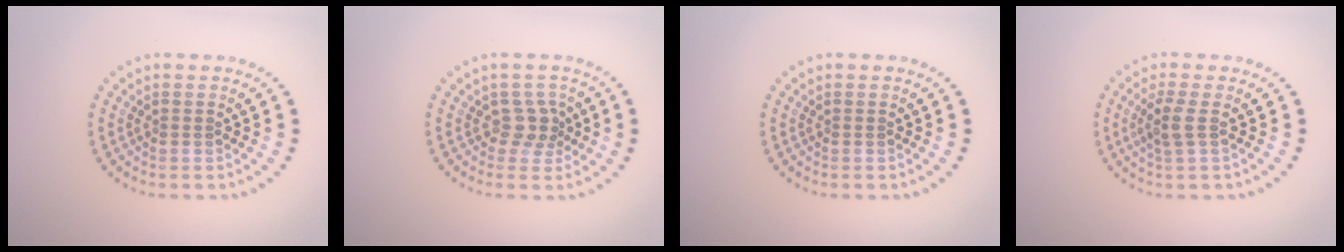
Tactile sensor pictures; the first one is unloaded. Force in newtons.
{"total": 2.0, "press": 1.6, "slide": 1.2}
{"total": 0.0}
{"total": 2.1, "press": 1.9, "slide": 1.0}